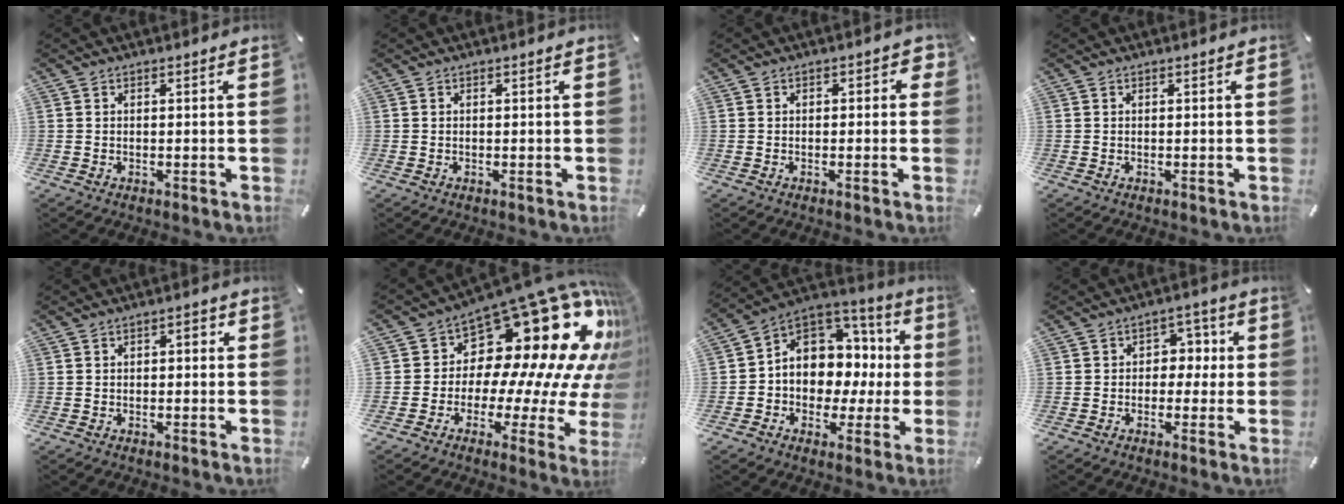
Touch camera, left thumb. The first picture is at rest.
{"total": 0.0}
{"total": 2.0, "force": [-0.6, 1.3, 1.3], "torque": [-0.016, 0.006, -0.015]}
{"total": 0.0}
{"total": 2.0, "force": [-0.7, 1.2, 1.4], "torque": [-0.028, 0.012, -0.018]}
{"total": 23.1, "force": [13.0, 10.9, 15.6], "torque": [-0.195, -0.153, 0.239]}
{"total": 9.9, "force": [1.8, 8.6, 4.4], "torque": [-0.072, -0.031, 0.038]}
{"total": 4.9, "force": [-0.8, 4.3, 2.3], "torque": [-0.028, 0.010, -0.023]}